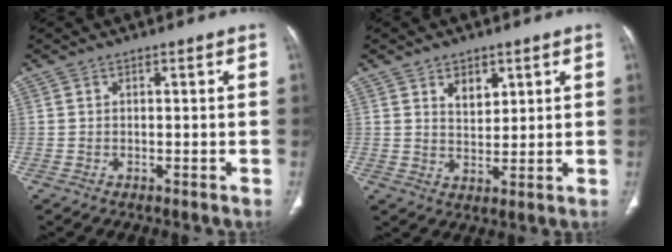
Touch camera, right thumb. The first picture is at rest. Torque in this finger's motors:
{"motor_torque": [-0.01, 0.00, -0.05, 0.03, 0.00]}